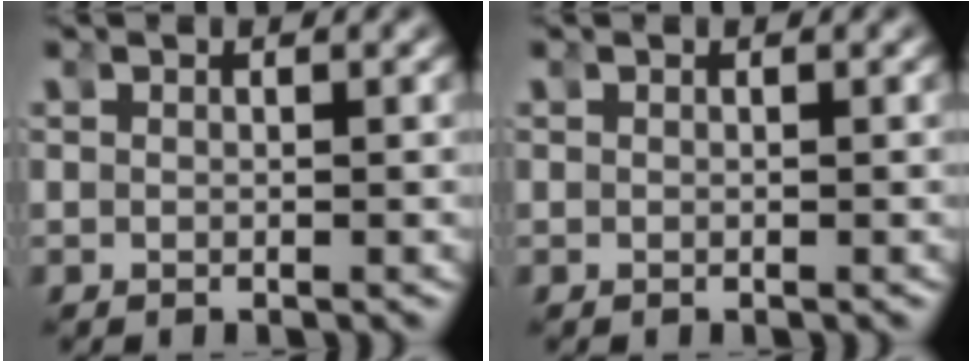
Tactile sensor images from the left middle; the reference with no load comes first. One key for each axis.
{"total": 0.0}